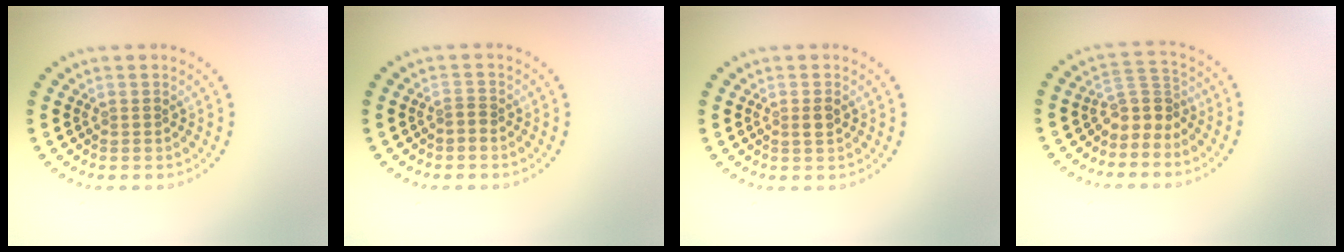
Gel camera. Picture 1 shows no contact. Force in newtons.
{"total": 0.6, "press": 0.4, "slide": 0.5}
{"total": 1.1, "press": 1.0, "slide": 0.3}
{"total": 3.0, "press": 2.0, "slide": 2.2}